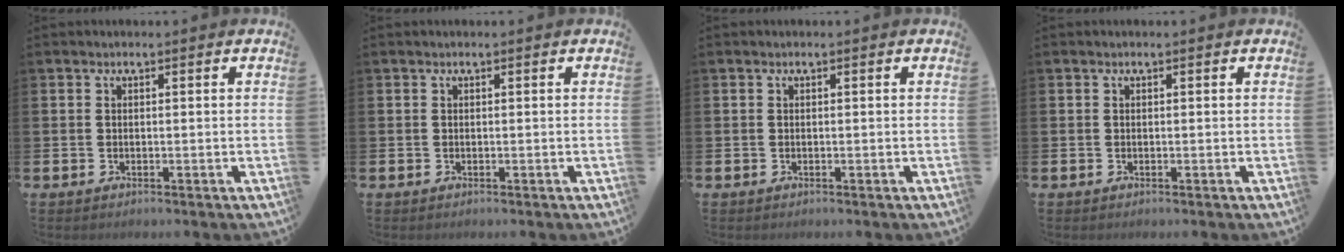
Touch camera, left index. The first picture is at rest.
{"total": 0.0}
{"total": 0.0}
{"total": 0.0}